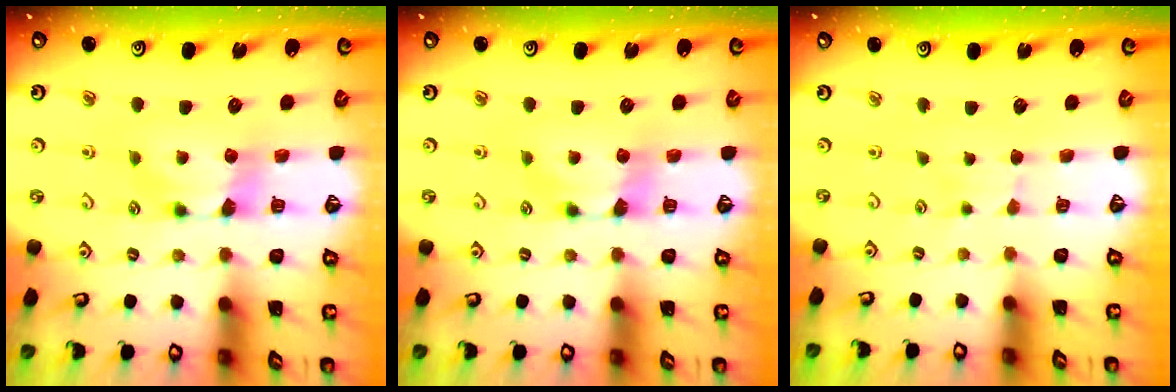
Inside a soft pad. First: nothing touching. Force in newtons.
{"total": 0.0}
{"total": 2.9, "press": 2.9, "slide": 0.4}